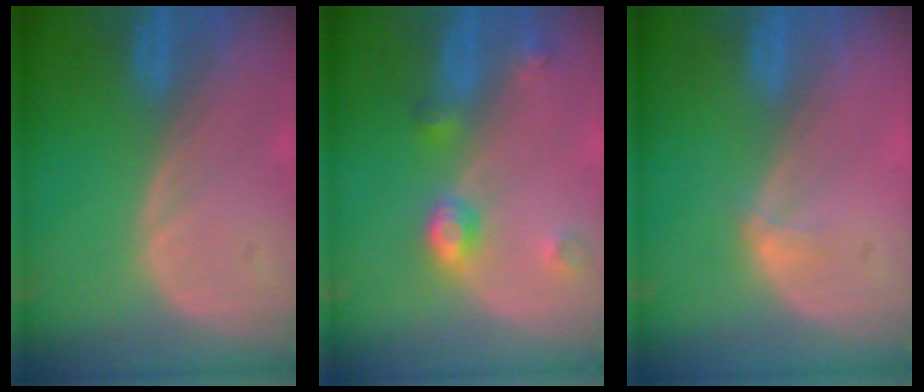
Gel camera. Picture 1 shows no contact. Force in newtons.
{"total": 4.5, "press": 4.0, "slide": 2.0}
{"total": 1.3, "press": 0.9, "slide": 0.9}